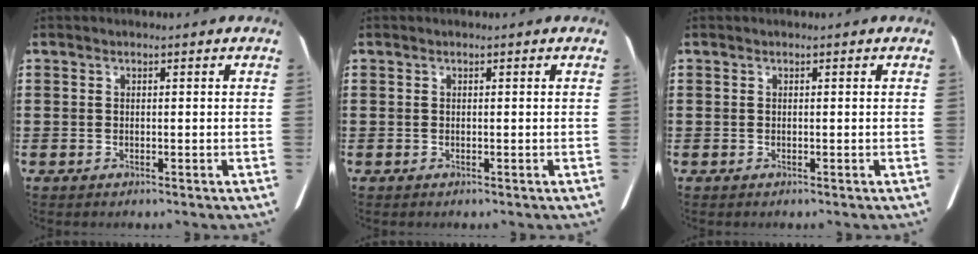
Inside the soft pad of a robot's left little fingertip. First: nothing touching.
{"total": 0.0}
{"total": 0.0}